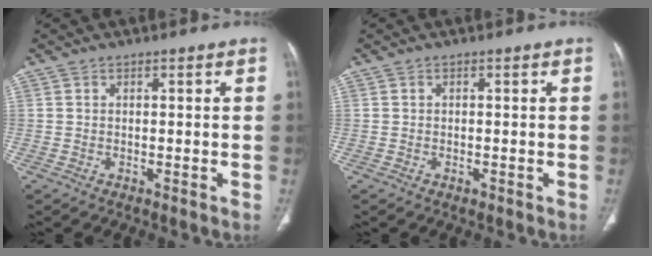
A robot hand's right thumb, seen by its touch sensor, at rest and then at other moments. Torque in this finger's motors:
{"motor_torque": [-0.49, 0.54, -0.30, 0.18, 0.02]}